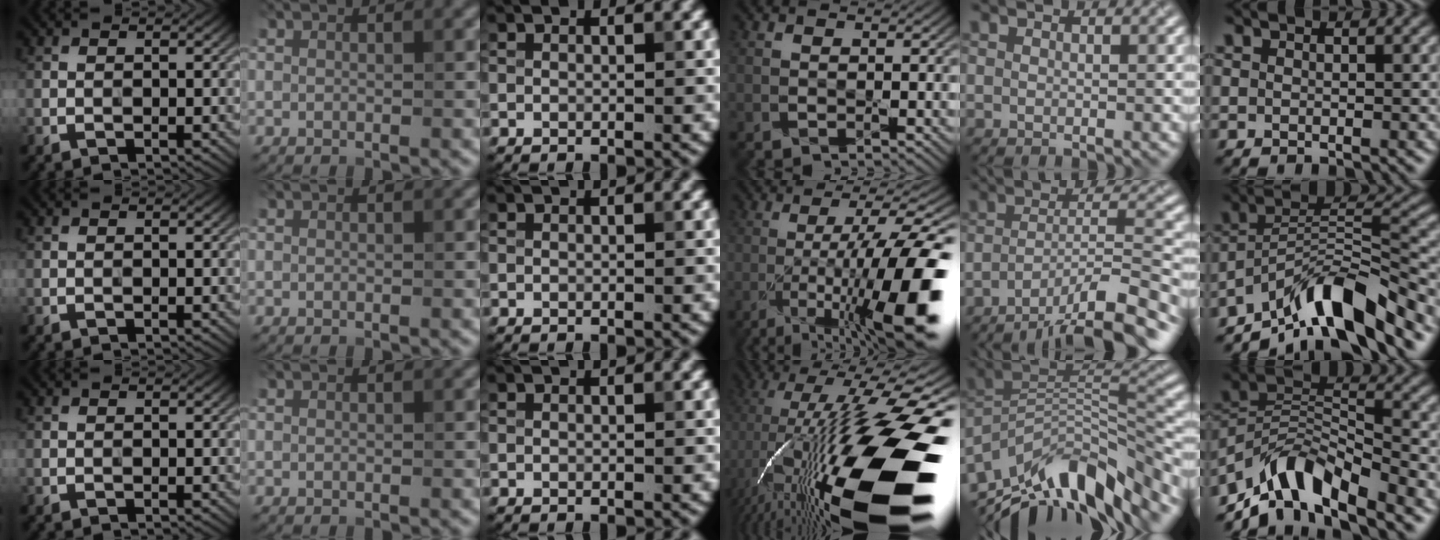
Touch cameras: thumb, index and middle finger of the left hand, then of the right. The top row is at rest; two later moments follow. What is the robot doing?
{"motion": "press", "object": "grip strengthener"}